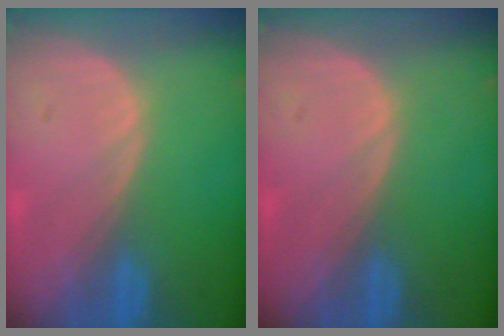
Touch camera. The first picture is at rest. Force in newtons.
{"total": 0.0}